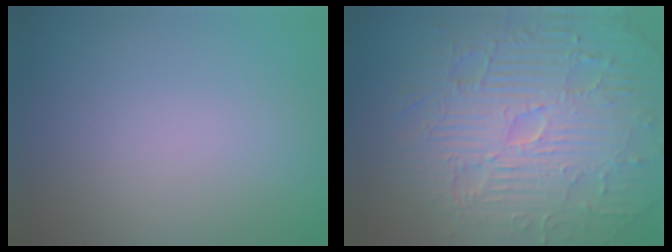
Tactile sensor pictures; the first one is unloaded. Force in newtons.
{"total": 11.6, "press": 7.5, "slide": 8.8}